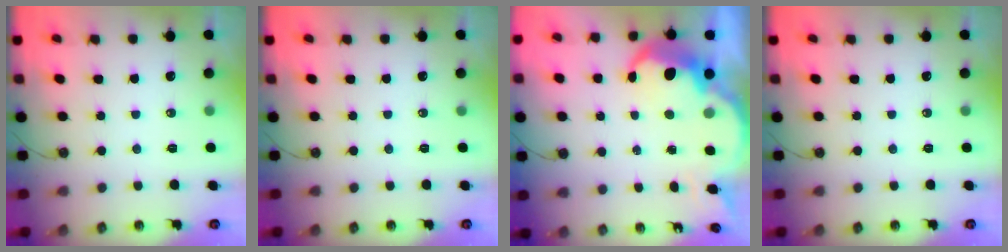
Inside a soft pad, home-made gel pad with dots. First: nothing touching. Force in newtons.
{"total": 0.0}
{"total": 9.1, "press": 9.1, "slide": 0.3}
{"total": 0.0}